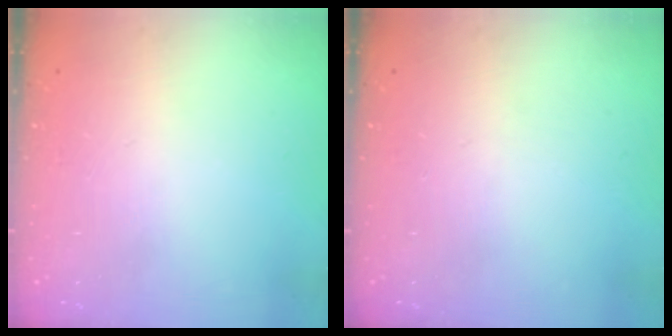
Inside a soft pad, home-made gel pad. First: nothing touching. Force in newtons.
{"total": 0.0}